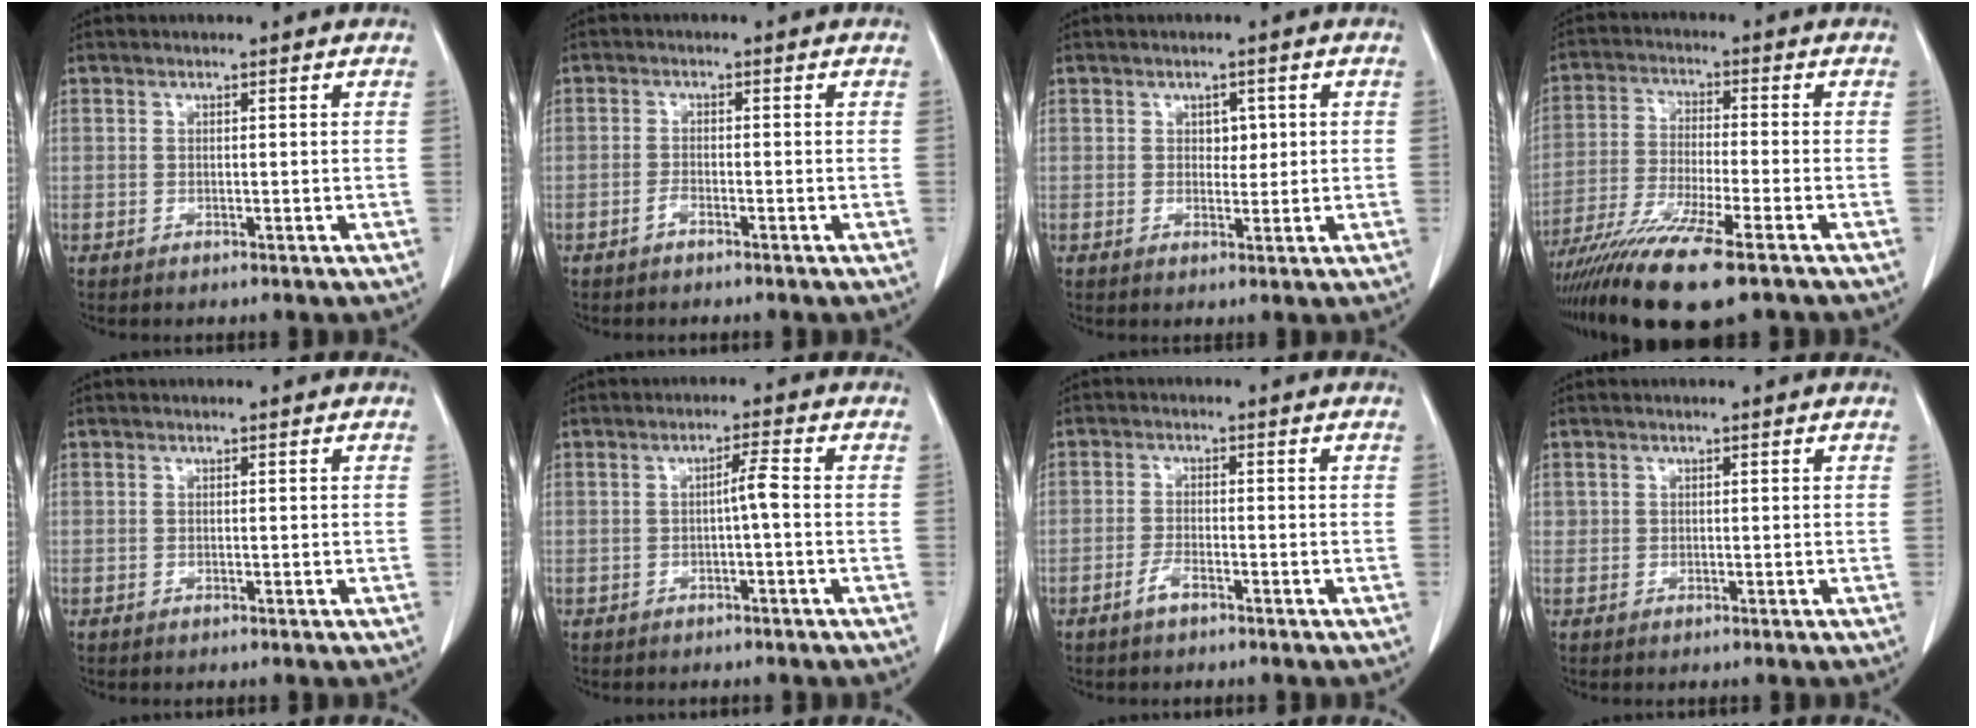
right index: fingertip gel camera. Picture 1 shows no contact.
{"total": 1.2, "force": [-0.9, 0.4, 0.7], "torque": [-0.011, 0.004, -0.018]}
{"total": 2.3, "force": [0.5, 1.5, 1.7], "torque": [-0.017, 0.000, 0.006]}
{"total": 14.3, "force": [-10.2, 0.8, 9.9], "torque": [-0.193, -0.037, -0.179]}
{"total": 0.0}
{"total": 2.3, "force": [-0.4, -0.1, 2.3], "torque": [-0.037, 0.003, -0.007]}
{"total": 2.2, "force": [-1.6, 0.5, 1.5], "torque": [-0.032, 0.002, -0.033]}
{"total": 0.6, "force": [0.2, 0.6, 0.0], "torque": [0.011, 0.003, 0.001]}